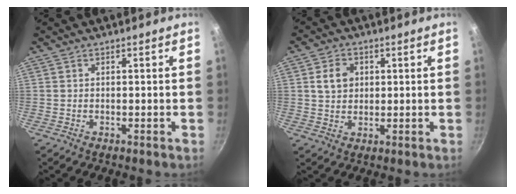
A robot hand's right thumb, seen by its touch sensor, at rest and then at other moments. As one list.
[{"total": 5.4, "force": [1.3, 4.4, 3.0], "torque": [-0.036, 0.003, 0.021]}]